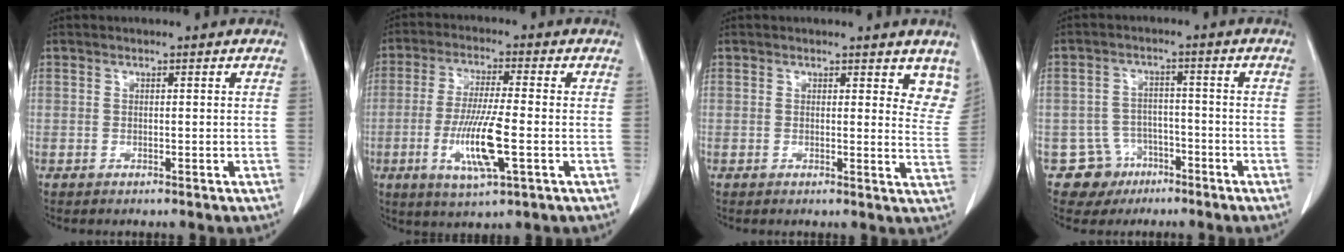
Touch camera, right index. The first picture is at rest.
{"total": 10.1, "force": [-2.7, 0.9, 9.7], "torque": [-0.190, -0.015, -0.050]}
{"total": 6.2, "force": [5.2, 2.2, 2.6], "torque": [-0.009, -0.023, 0.037]}
{"total": 5.8, "force": [-3.3, 4.8, -0.3], "torque": [0.013, 0.011, -0.050]}